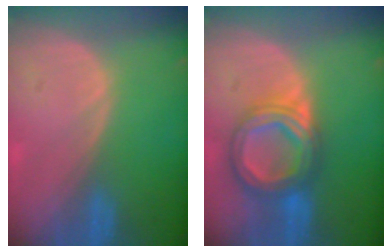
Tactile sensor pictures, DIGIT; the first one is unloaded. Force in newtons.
{"total": 8.4, "press": 8.4, "slide": 0.8}